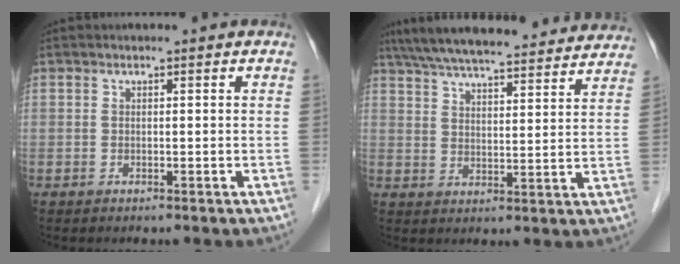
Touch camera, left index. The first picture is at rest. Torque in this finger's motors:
{"motor_torque": [0.21, -0.14, 0.09, 0.02]}